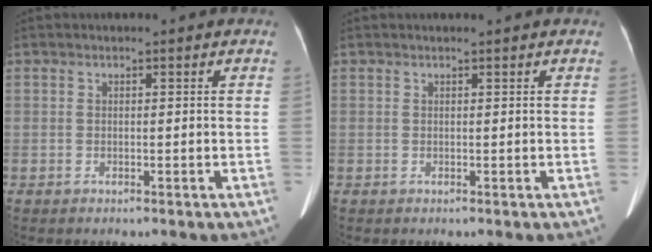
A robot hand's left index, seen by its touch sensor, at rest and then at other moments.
{"total": 0.8, "force": [0.7, 0.0, 0.4], "torque": [-0.005, 0.010, 0.012]}